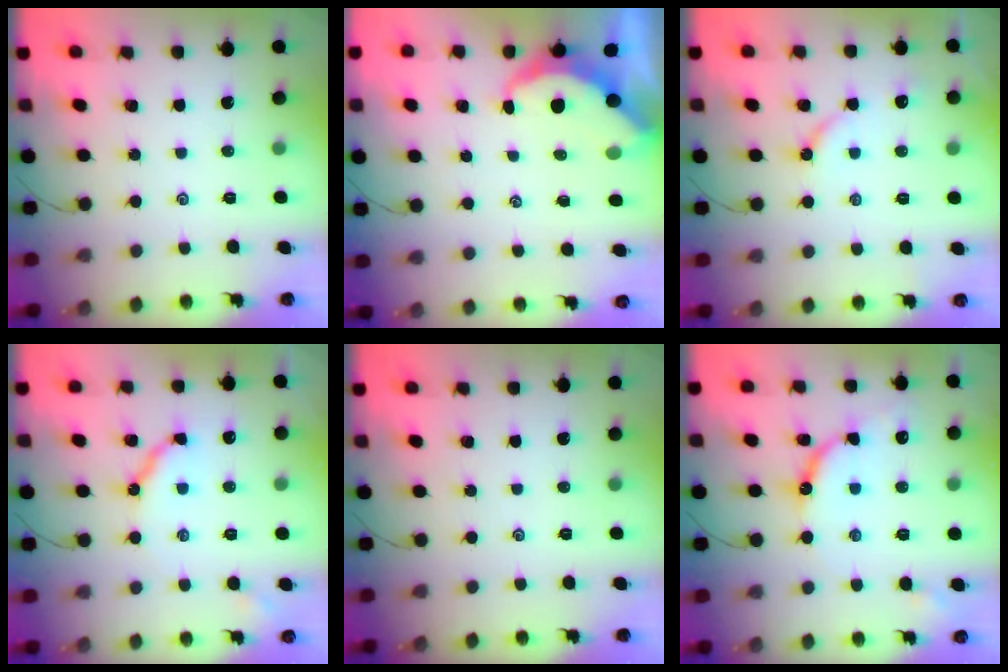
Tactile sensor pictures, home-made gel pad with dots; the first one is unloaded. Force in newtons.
{"total": 6.5, "press": 6.4, "slide": 1.0}
{"total": 4.9, "press": 4.9, "slide": 0.8}
{"total": 9.4, "press": 9.3, "slide": 1.0}
{"total": 0.0}
{"total": 9.6, "press": 9.6, "slide": 0.8}